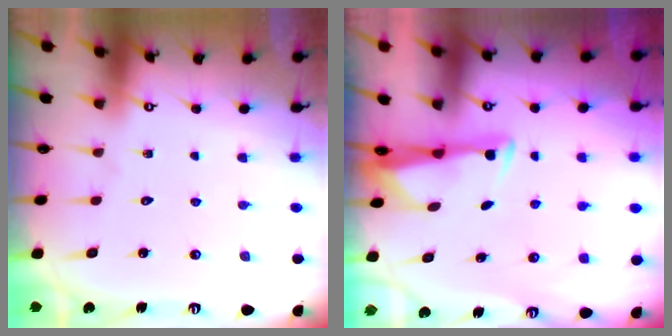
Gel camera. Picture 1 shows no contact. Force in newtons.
{"total": 3.3, "press": 3.2, "slide": 0.9}